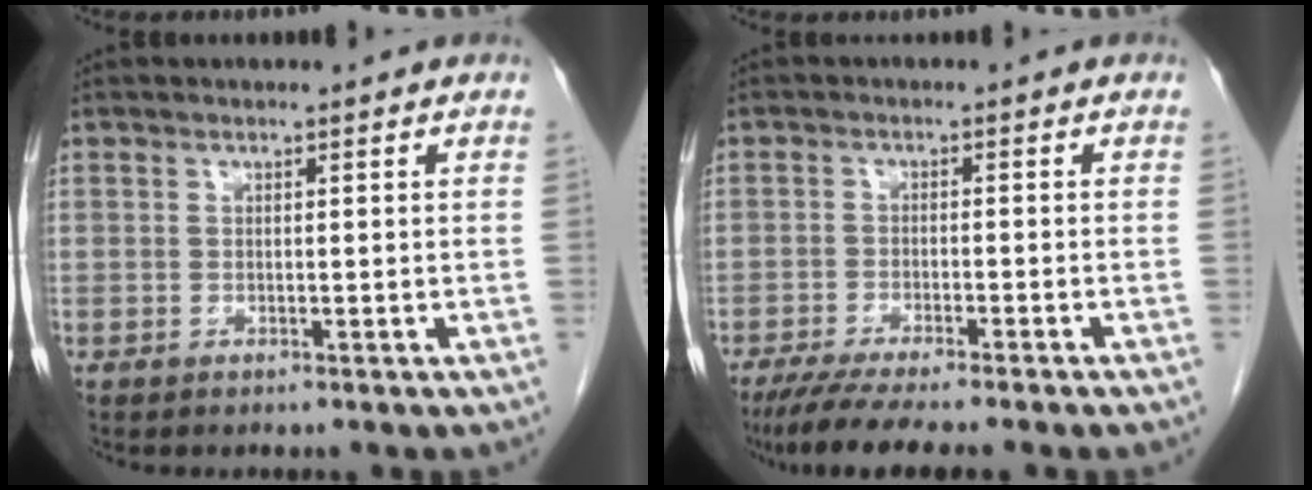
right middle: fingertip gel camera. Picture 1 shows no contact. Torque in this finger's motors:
{"motor_torque": [1.16, -0.98, 0.36, 0.12]}